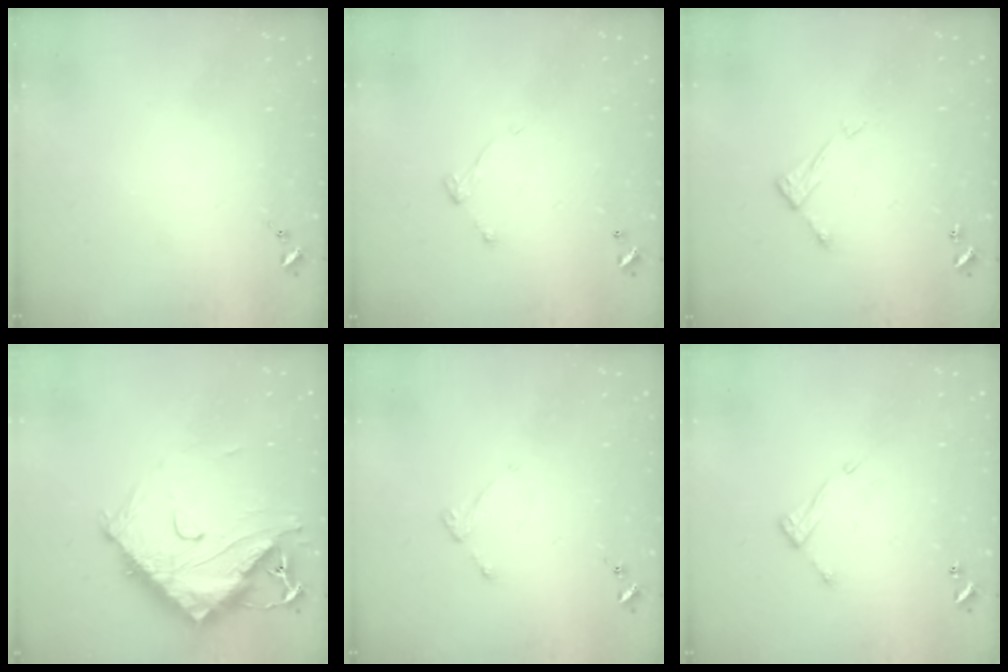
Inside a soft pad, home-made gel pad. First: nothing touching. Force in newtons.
{"total": 5.4, "press": 5.4, "slide": 0.4}
{"total": 6.3, "press": 6.3, "slide": 0.4}
{"total": 18.8, "press": 18.7, "slide": 1.7}
{"total": 2.6, "press": 2.6, "slide": 0.5}
{"total": 7.9, "press": 7.9, "slide": 0.3}